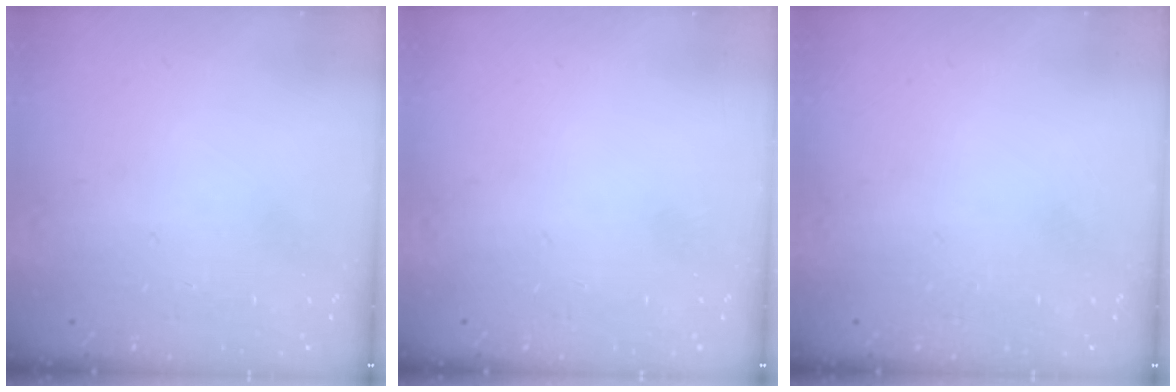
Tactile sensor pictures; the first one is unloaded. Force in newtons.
{"total": 0.0}
{"total": 0.0}